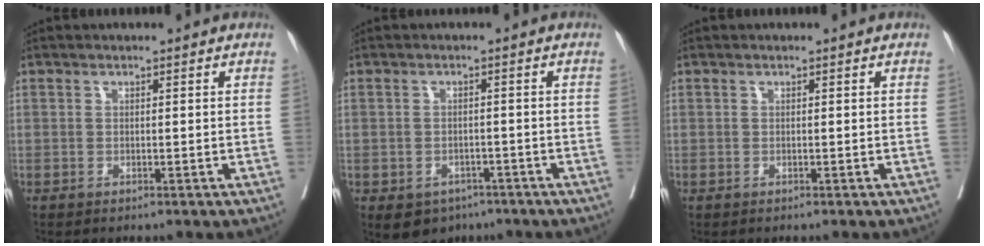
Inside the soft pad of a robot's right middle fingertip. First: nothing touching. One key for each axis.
{"total": 5.6, "fx": -3.6, "fy": 4.1, "fz": 1.6, "tx": -0.025, "ty": 0.002, "tz": -0.045}
{"total": 0.0}